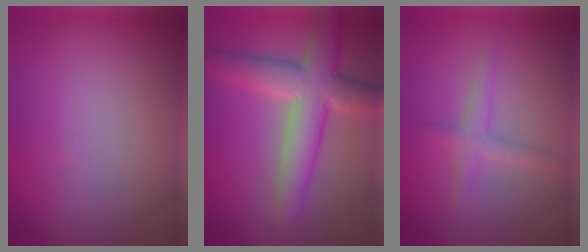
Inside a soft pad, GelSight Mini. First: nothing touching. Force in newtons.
{"total": 7.0, "press": 7.0, "slide": 0.4}
{"total": 1.9, "press": 1.9, "slide": 0.1}